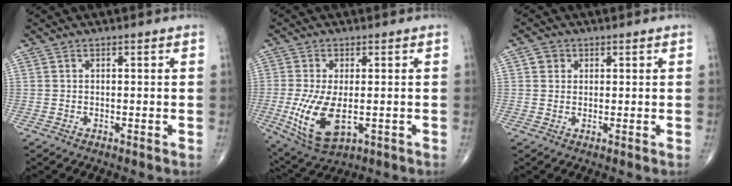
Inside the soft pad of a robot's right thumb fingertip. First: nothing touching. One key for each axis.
{"total": 11.4, "fx": -2.3, "fy": 5.5, "fz": 9.8, "tx": -0.196, "ty": -0.020, "tz": -0.027}
{"total": 2.3, "fx": 0.7, "fy": 2.1, "fz": 0.7, "tx": 0.000, "ty": -0.001, "tz": 0.008}